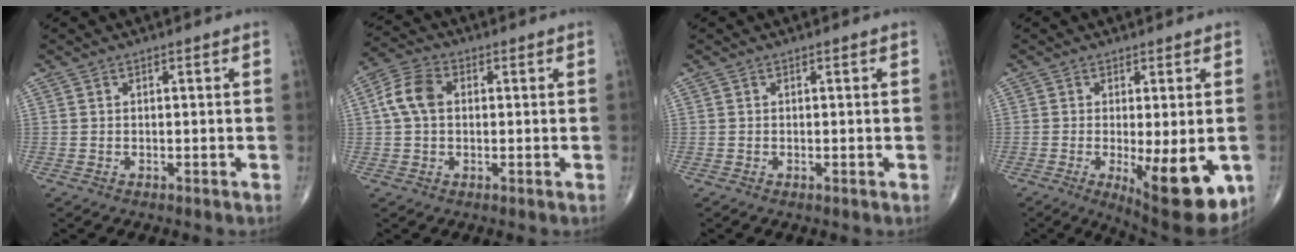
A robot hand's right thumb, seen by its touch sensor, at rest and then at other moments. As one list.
[{"total": 6.9, "force": [0.8, 4.7, 4.9], "torque": [-0.100, 0.020, 0.009]}, {"total": 0.0}, {"total": 14.1, "force": [-3.7, 4.5, 12.8], "torque": [-0.162, -0.025, -0.039]}]